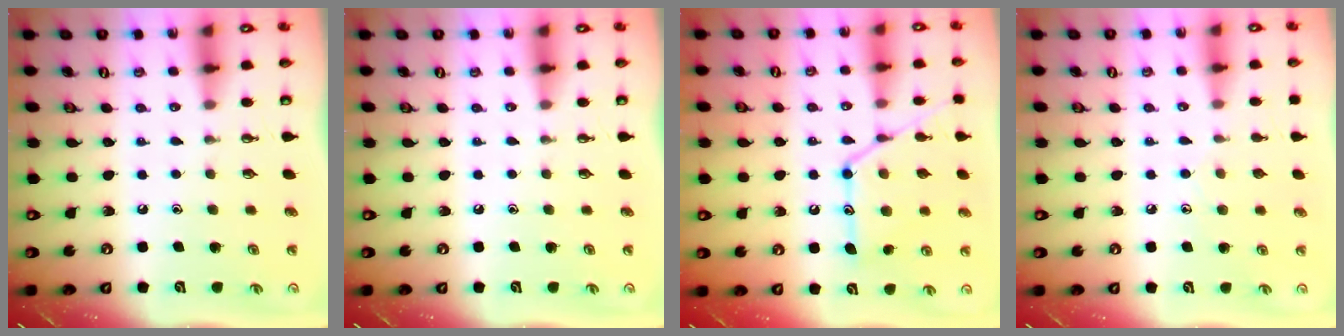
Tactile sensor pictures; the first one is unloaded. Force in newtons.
{"total": 0.0}
{"total": 16.2, "press": 16.1, "slide": 1.4}
{"total": 6.2, "press": 6.2, "slide": 0.7}